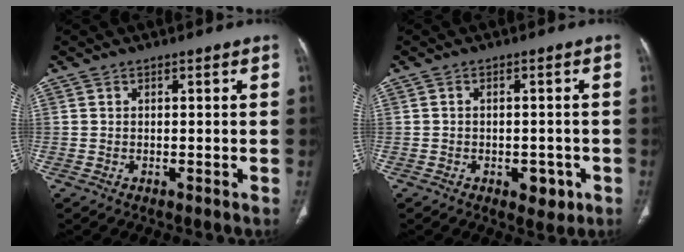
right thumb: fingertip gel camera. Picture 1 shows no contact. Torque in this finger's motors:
{"motor_torque": [0.58, 0.83, -0.19, 0.07, 0.02]}